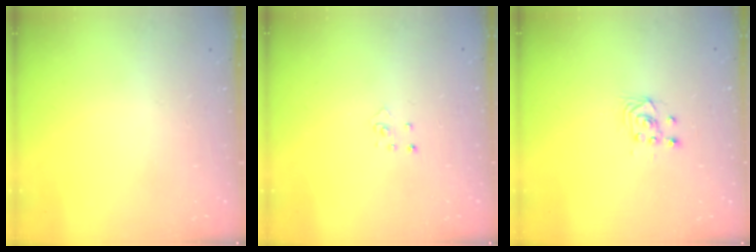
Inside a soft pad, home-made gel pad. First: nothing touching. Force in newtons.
{"total": 2.8, "press": 2.8, "slide": 0.3}
{"total": 2.9, "press": 2.6, "slide": 1.3}